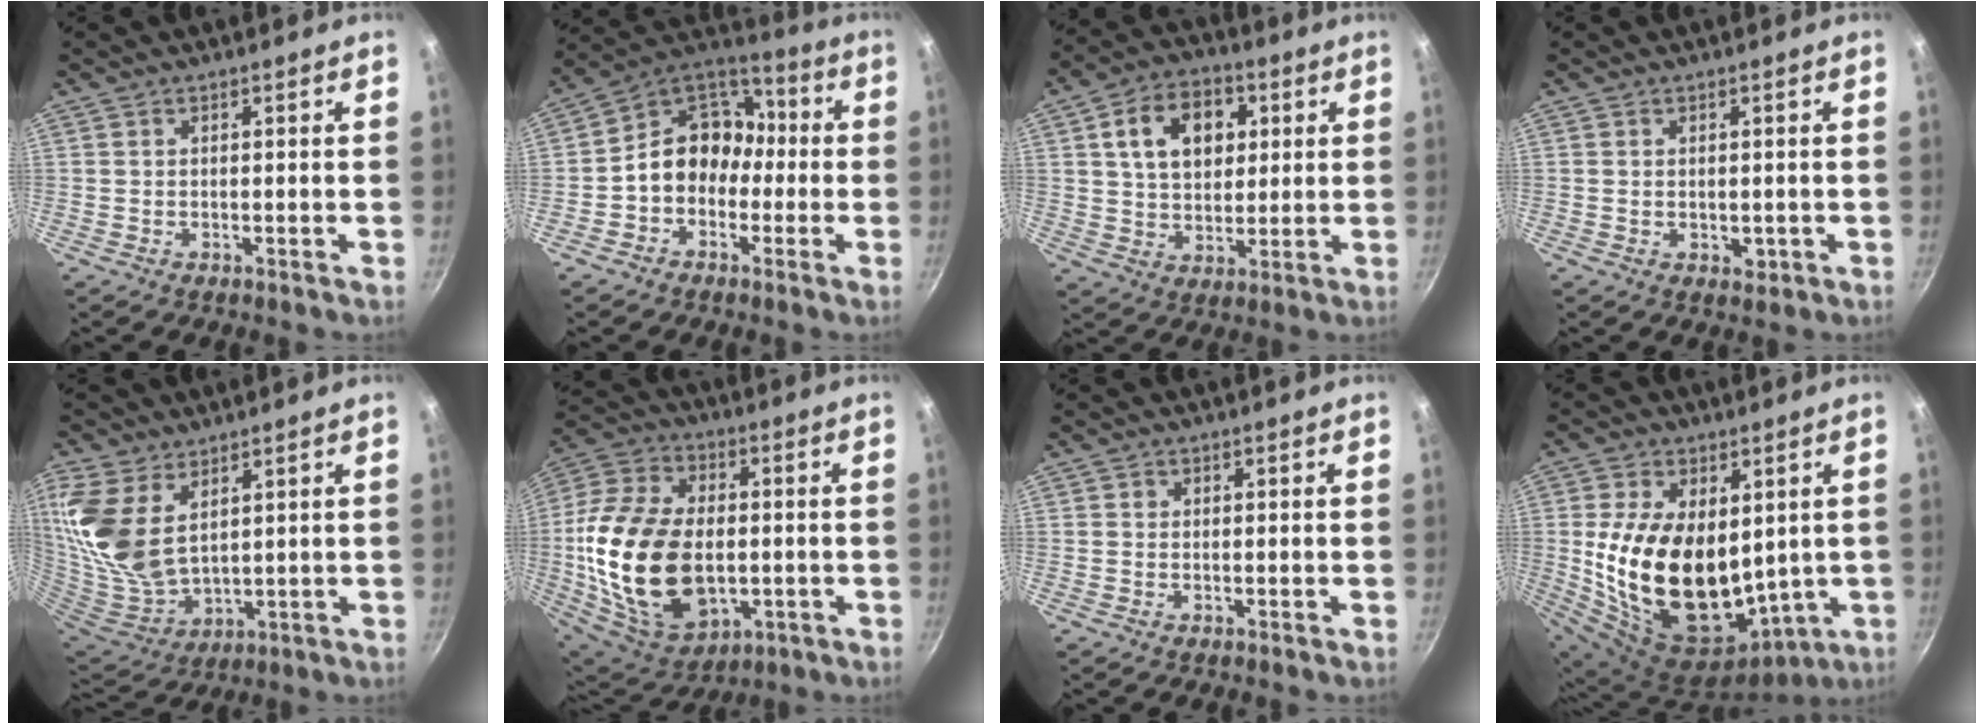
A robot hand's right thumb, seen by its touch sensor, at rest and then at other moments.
{"total": 12.4, "force": [-2.1, 10.2, 6.7], "torque": [-0.060, 0.055, -0.059]}
{"total": 14.5, "force": [3.9, 10.4, 9.4], "torque": [-0.116, 0.002, 0.060]}
{"total": 2.0, "force": [-0.2, 1.4, 1.4], "torque": [-0.017, -0.004, -0.001]}
{"total": 17.2, "force": [7.2, 10.1, 11.9], "torque": [-0.255, -0.033, 0.160]}
{"total": 26.2, "force": [-2.2, 16.6, 20.2], "torque": [-0.382, 0.010, -0.028]}
{"total": 0.6, "force": [0.0, 0.6, 0.1], "torque": [0.004, 0.001, -0.001]}
{"total": 23.7, "force": [2.1, 14.9, 18.3], "torque": [-0.318, -0.028, 0.062]}